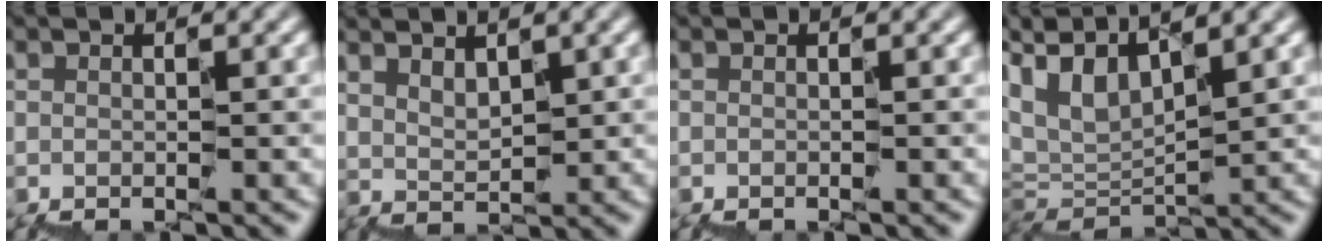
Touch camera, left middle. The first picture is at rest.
{"total": 2.0, "force": [1.9, 0.2, -0.5], "torque": [0.004, 0.002, 0.039]}
{"total": 0.0}
{"total": 6.6, "force": [4.2, 3.1, 4.0], "torque": [-0.097, 0.026, 0.073]}